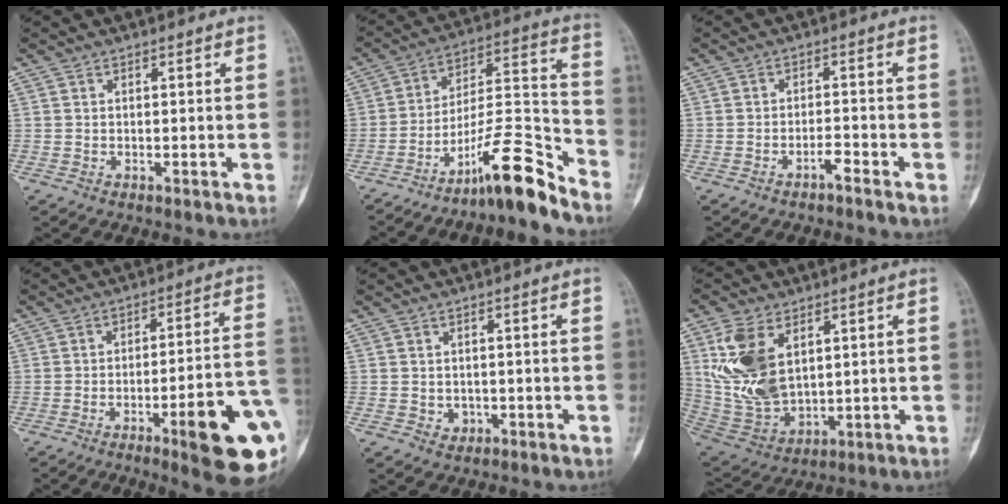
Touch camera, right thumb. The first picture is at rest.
{"total": 14.5, "force": [-11.0, 2.1, 9.1], "torque": [-0.141, 0.111, -0.185]}
{"total": 2.1, "force": [-1.7, 0.4, 1.3], "torque": [-0.020, 0.016, -0.030]}
{"total": 18.4, "force": [-6.4, 3.5, 16.9], "torque": [-0.178, 0.026, -0.078]}
{"total": 1.2, "force": [-0.3, 1.1, 0.3], "torque": [0.002, 0.005, 0.000]}
{"total": 14.7, "force": [4.6, 8.9, 10.8], "torque": [-0.211, -0.019, 0.109]}